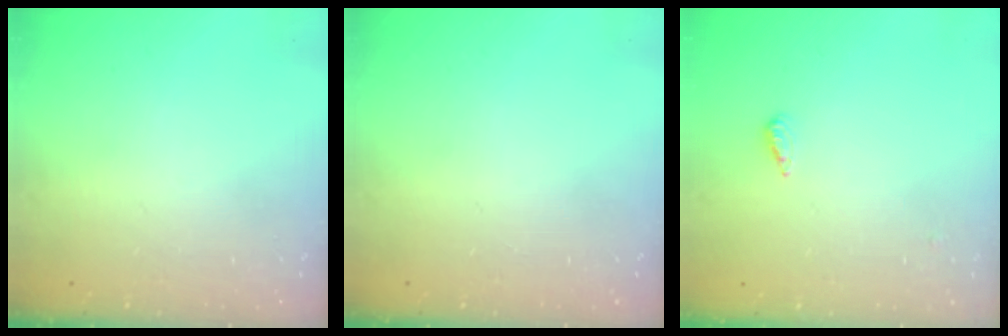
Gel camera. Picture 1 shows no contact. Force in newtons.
{"total": 0.0}
{"total": 2.2, "press": 2.2, "slide": 0.5}